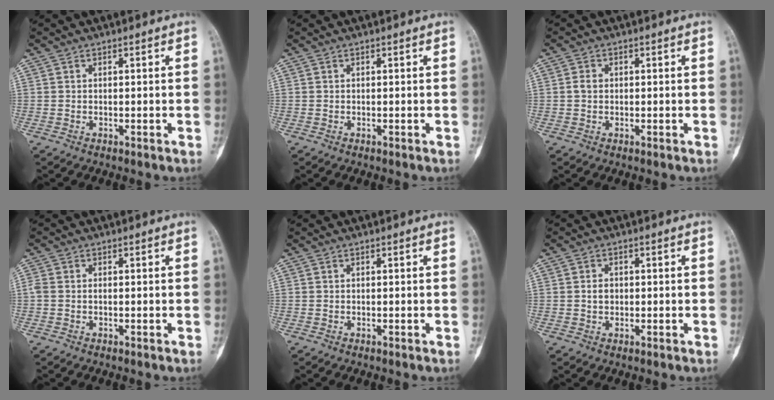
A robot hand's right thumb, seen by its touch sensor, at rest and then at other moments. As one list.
[{"total": 0.0}, {"total": 1.6, "force": [0.1, 1.3, 0.9], "torque": [-0.014, 0.004, 0.000]}, {"total": 1.4, "force": [-0.2, 0.8, 1.1], "torque": [-0.029, 0.004, -0.004]}, {"total": 0.0}, {"total": 1.8, "force": [0.0, 1.5, 1.1], "torque": [-0.014, 0.004, 0.001]}]